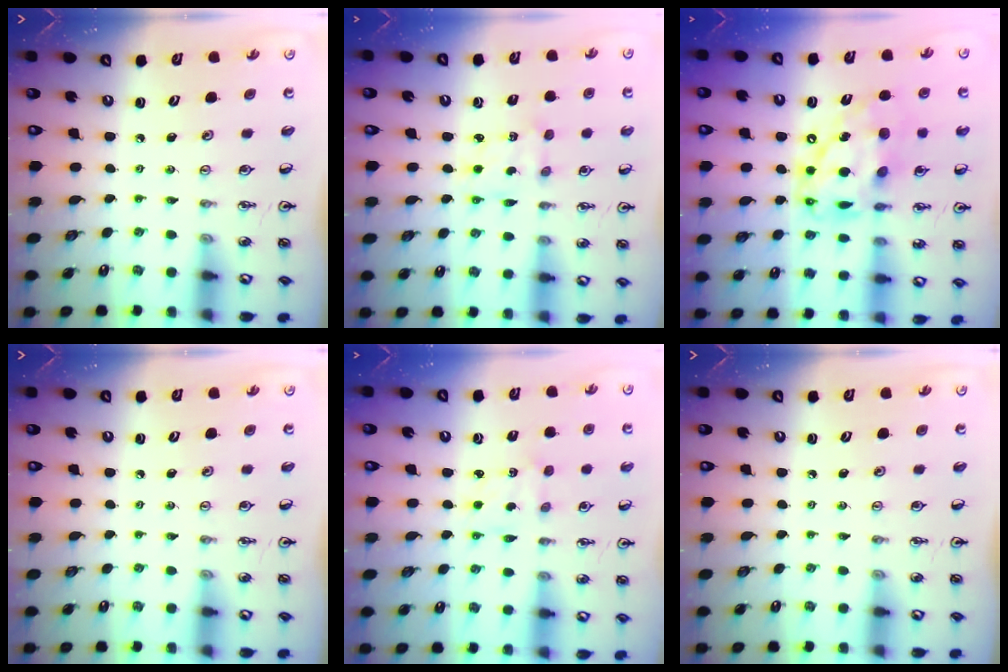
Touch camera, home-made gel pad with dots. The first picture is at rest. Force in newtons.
{"total": 2.1, "press": 2.0, "slide": 0.4}
{"total": 17.8, "press": 17.7, "slide": 1.6}
{"total": 0.0}
{"total": 2.4, "press": 2.3, "slide": 0.8}
{"total": 0.0}